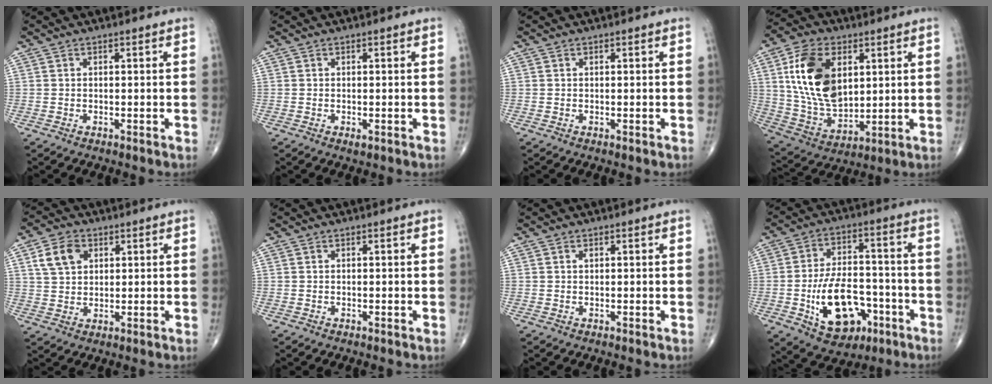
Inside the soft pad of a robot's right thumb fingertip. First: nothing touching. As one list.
[{"total": 0.7, "force": [-0.2, 0.3, 0.6], "torque": [-0.010, -0.003, -0.003]}, {"total": 0.0}, {"total": 17.8, "force": [4.8, 10.9, 13.2], "torque": [-0.228, -0.017, 0.098]}, {"total": 6.8, "force": [2.6, 5.0, 3.9], "torque": [-0.056, -0.002, 0.049]}, {"total": 0.0}, {"total": 0.5, "force": [0.3, 0.3, 0.3], "torque": [-0.005, 0.000, 0.004]}, {"total": 15.8, "force": [-5.4, 9.5, 11.4], "torque": [-0.162, 0.033, -0.077]}]